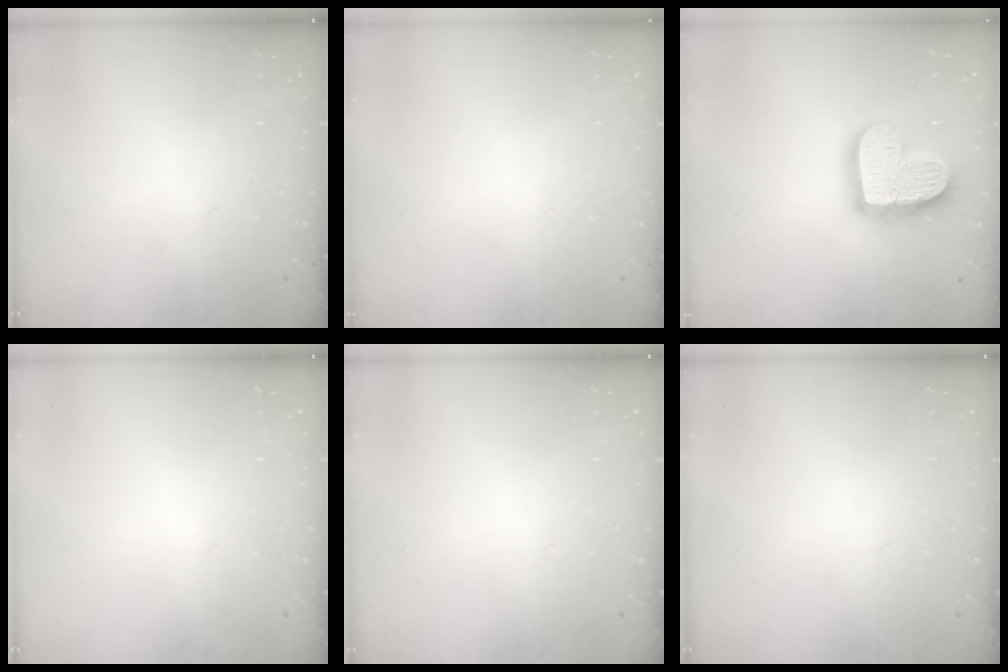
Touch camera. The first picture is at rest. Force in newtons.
{"total": 0.0}
{"total": 18.9, "press": 18.8, "slide": 1.7}
{"total": 0.0}
{"total": 0.0}
{"total": 0.0}